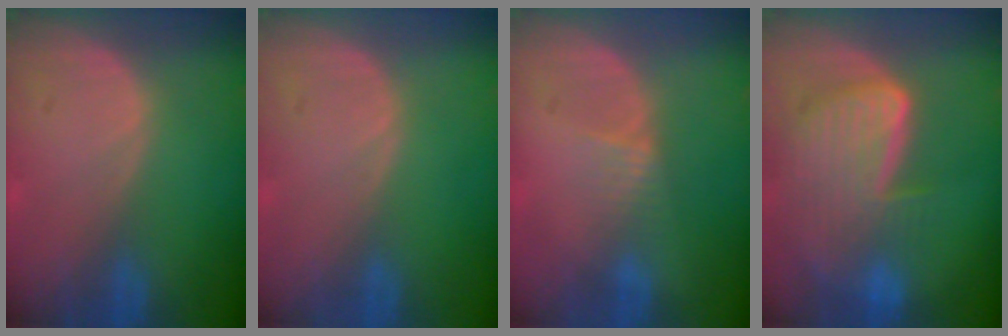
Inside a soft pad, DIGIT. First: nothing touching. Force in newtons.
{"total": 0.0}
{"total": 2.3, "press": 2.1, "slide": 1.0}
{"total": 9.1, "press": 8.0, "slide": 4.4}